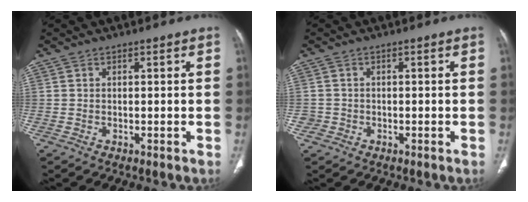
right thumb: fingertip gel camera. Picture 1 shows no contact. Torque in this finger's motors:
{"motor_torque": [-0.59, -0.30, -0.21, 0.06, -0.04]}